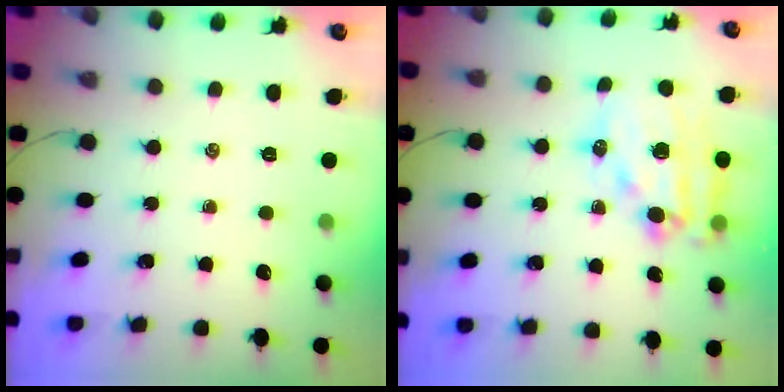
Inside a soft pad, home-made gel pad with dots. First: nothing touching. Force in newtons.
{"total": 16.1, "press": 15.7, "slide": 3.6}